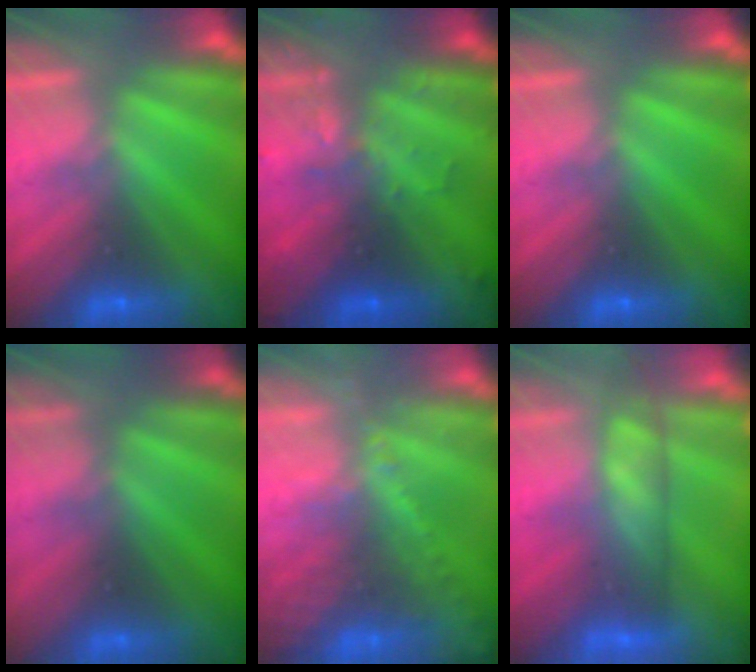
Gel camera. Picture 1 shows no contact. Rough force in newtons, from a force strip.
{"total": 3.0}
{"total": 0.0}
{"total": 2.7}
{"total": 6.9}
{"total": 3.7}